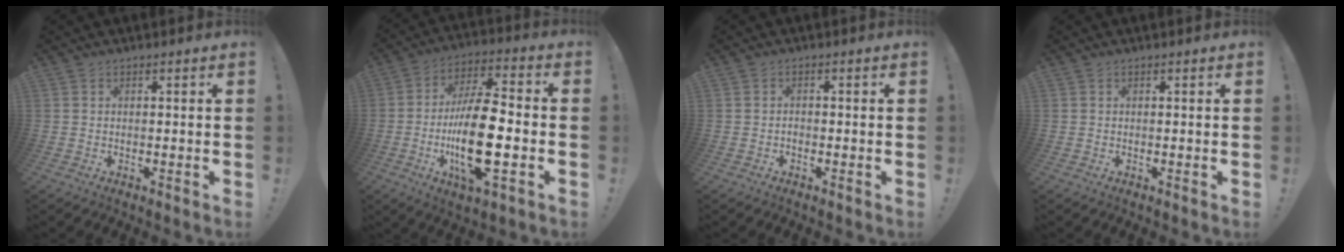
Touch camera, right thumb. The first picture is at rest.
{"total": 19.3, "force": [-4.1, 6.8, 17.6], "torque": [-0.327, 0.005, -0.070]}
{"total": 1.1, "force": [-1.0, 0.5, 0.2], "torque": [-0.003, 0.004, -0.018]}
{"total": 0.0}